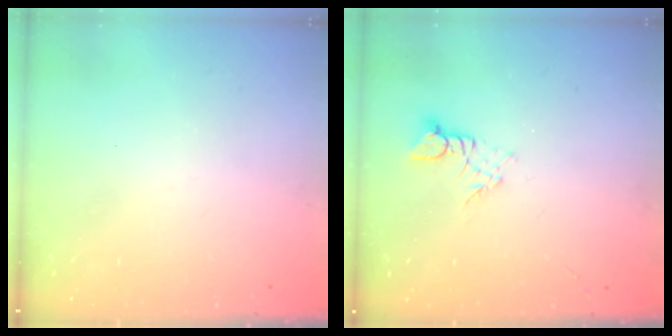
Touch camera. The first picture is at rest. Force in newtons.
{"total": 2.3, "press": 2.3, "slide": 0.2}